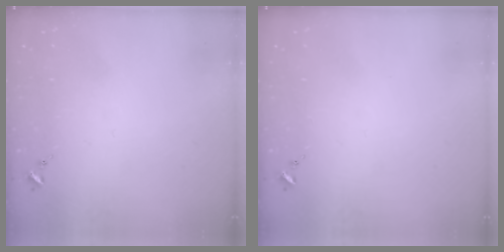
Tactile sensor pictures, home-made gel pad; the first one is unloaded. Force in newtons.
{"total": 0.0}